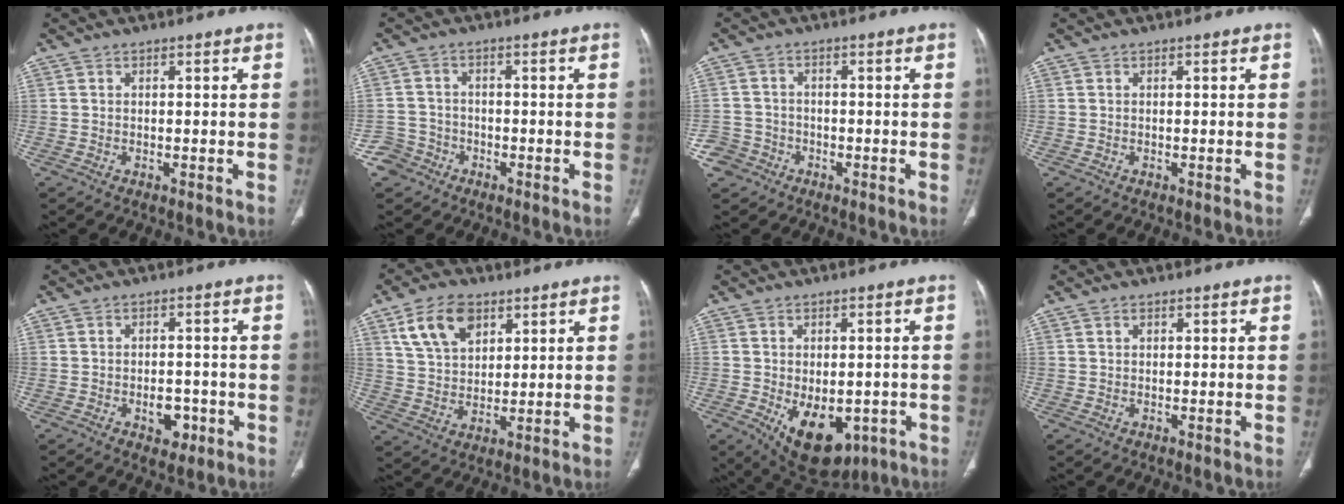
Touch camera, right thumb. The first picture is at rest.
{"total": 4.4, "force": [-2.6, 3.5, -0.2], "torque": [0.024, 0.021, -0.051]}
{"total": 4.7, "force": [-2.6, 3.9, 0.1], "torque": [0.016, 0.022, -0.049]}
{"total": 0.0}
{"total": 4.5, "force": [-1.6, 3.0, 2.9], "torque": [-0.021, 0.009, -0.017]}
{"total": 10.7, "force": [5.5, 6.6, 6.3], "torque": [-0.097, -0.015, 0.108]}
{"total": 13.1, "force": [-4.4, 8.0, 9.3], "torque": [-0.116, -0.002, -0.043]}
{"total": 0.9, "force": [0.5, 0.6, 0.4], "torque": [-0.007, -0.001, 0.009]}